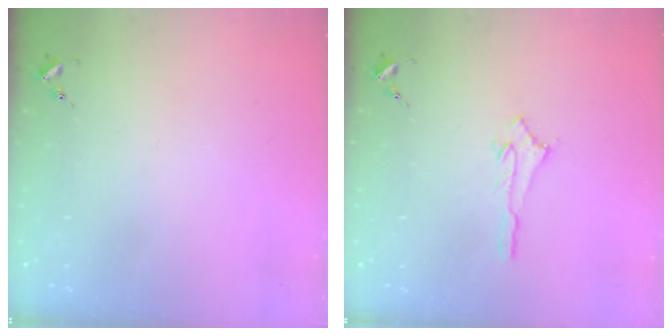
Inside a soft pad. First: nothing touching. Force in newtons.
{"total": 2.6, "press": 2.6, "slide": 0.2}